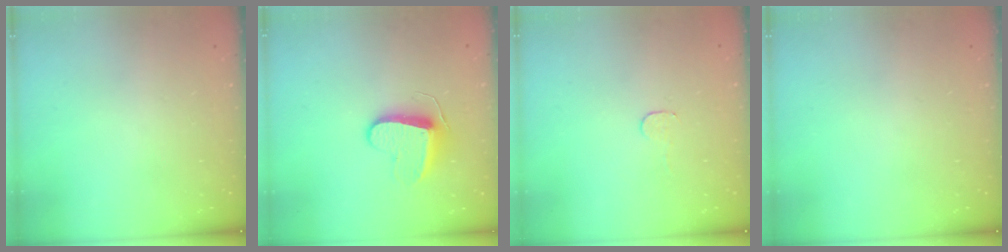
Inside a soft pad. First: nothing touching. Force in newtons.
{"total": 9.0, "press": 9.0, "slide": 0.3}
{"total": 2.8, "press": 2.8, "slide": 0.2}
{"total": 0.0}